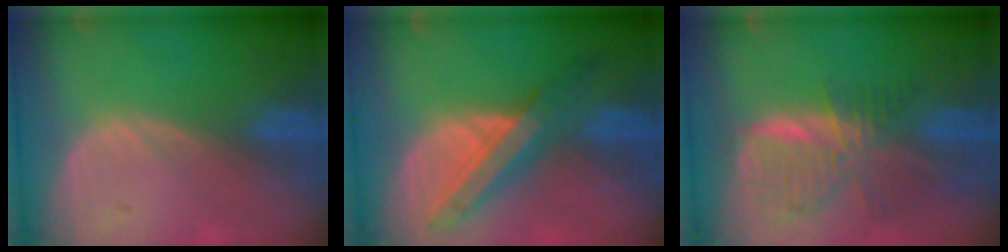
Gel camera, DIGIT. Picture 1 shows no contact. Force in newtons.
{"total": 7.6, "press": 7.0, "slide": 2.8}
{"total": 8.7, "press": 7.5, "slide": 4.3}